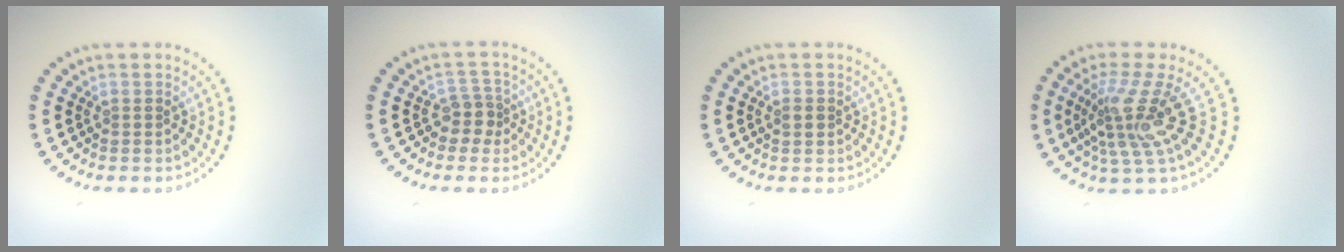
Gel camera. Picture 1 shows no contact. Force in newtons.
{"total": 2.2, "press": 1.7, "slide": 1.4}
{"total": 1.3, "press": 1.3, "slide": 0.1}
{"total": 4.5, "press": 3.0, "slide": 3.3}